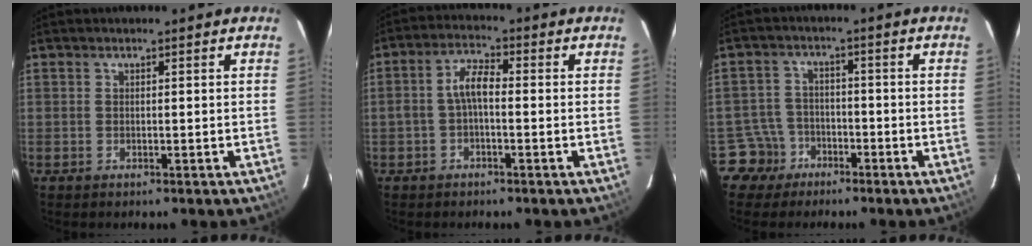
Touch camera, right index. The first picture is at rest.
{"total": 4.3, "force": [-1.0, 1.7, 3.8], "torque": [-0.081, 0.017, -0.020]}
{"total": 5.6, "force": [-3.5, 4.3, -0.5], "torque": [-0.003, 0.025, -0.067]}